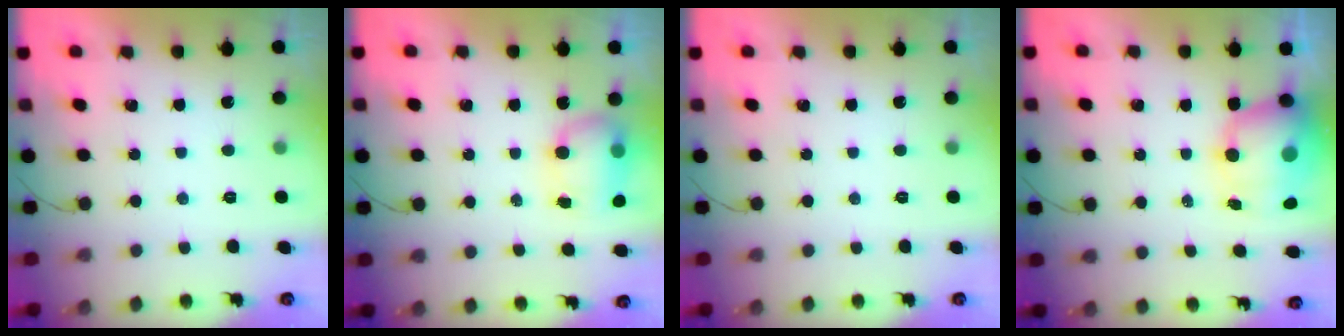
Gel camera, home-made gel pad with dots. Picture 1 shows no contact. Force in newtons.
{"total": 7.1, "press": 7.0, "slide": 1.2}
{"total": 0.0}
{"total": 10.3, "press": 9.9, "slide": 2.8}